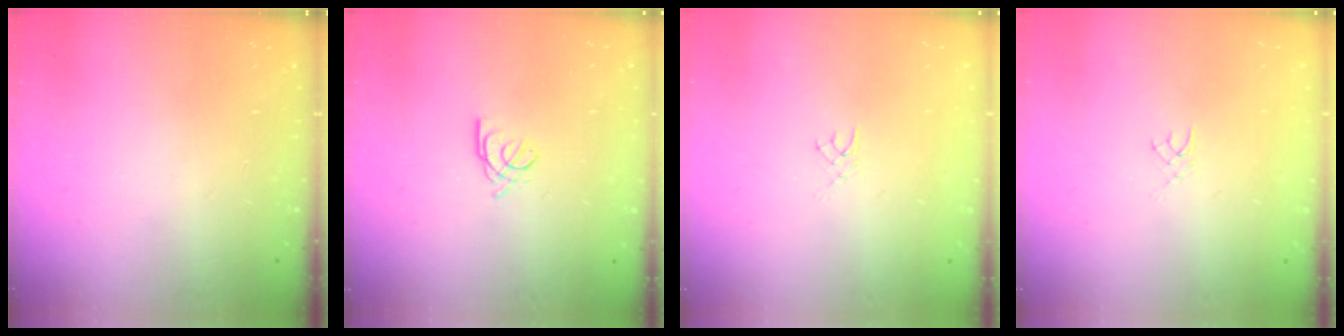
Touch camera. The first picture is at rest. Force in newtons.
{"total": 2.6, "press": 2.5, "slide": 0.5}
{"total": 2.1, "press": 2.1, "slide": 0.3}
{"total": 2.1, "press": 2.1, "slide": 0.3}